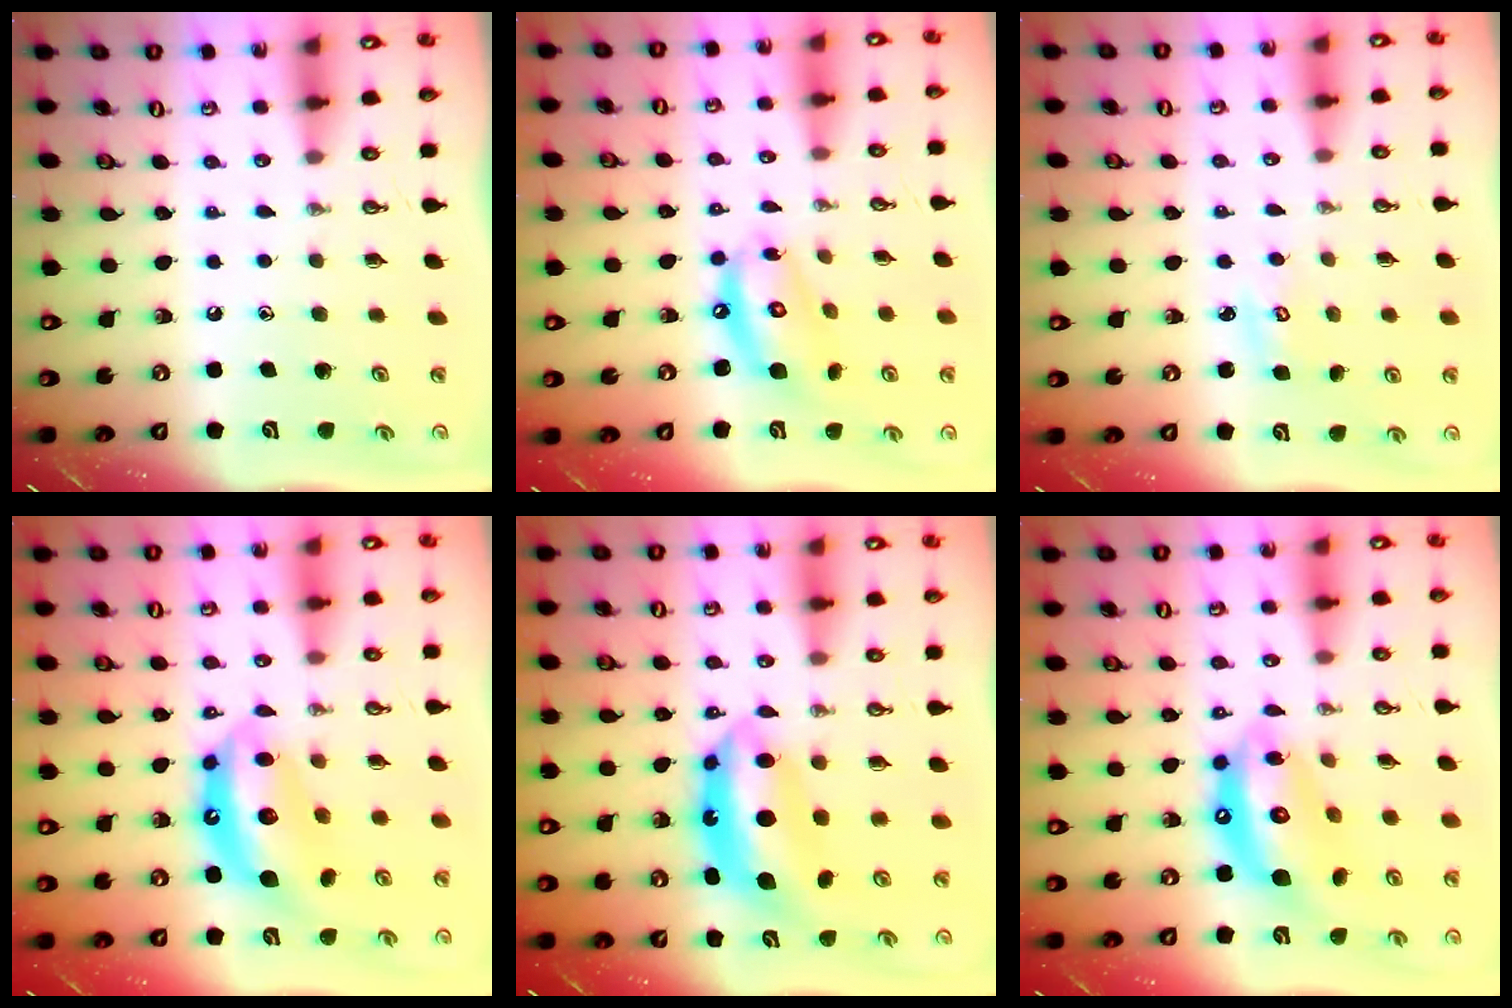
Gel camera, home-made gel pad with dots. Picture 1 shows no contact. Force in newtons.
{"total": 12.1, "press": 12.1, "slide": 1.0}
{"total": 2.5, "press": 2.5, "slide": 0.2}
{"total": 13.1, "press": 13.0, "slide": 0.9}
{"total": 10.5, "press": 10.4, "slide": 0.7}
{"total": 14.2, "press": 14.1, "slide": 1.2}